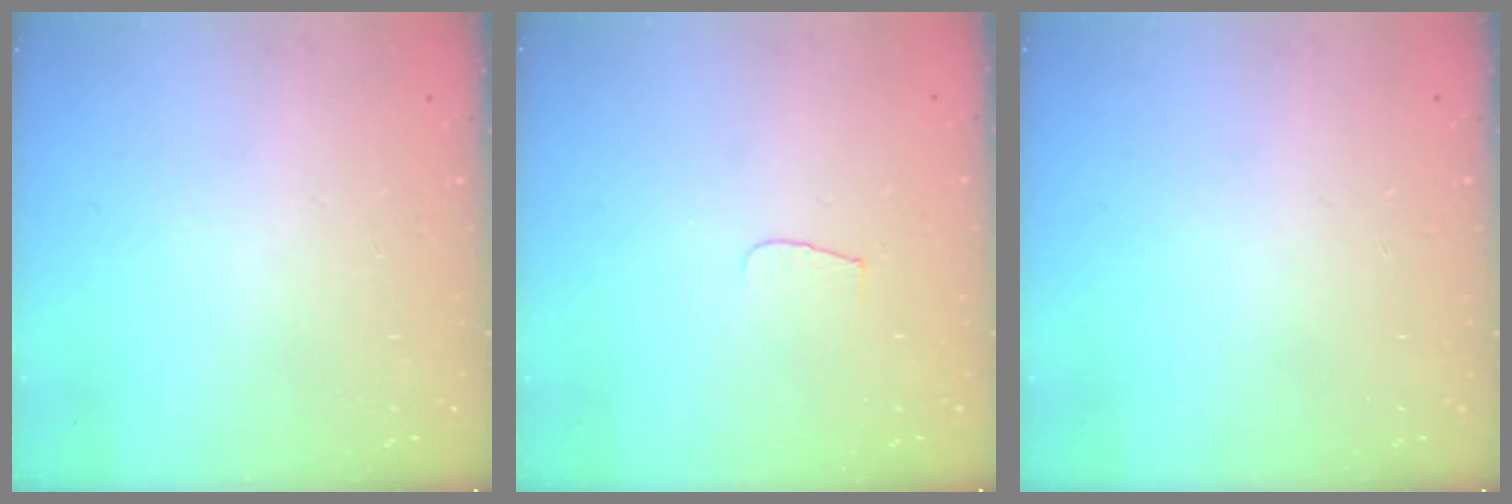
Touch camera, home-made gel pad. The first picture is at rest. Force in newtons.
{"total": 4.3, "press": 4.2, "slide": 0.4}
{"total": 0.0}